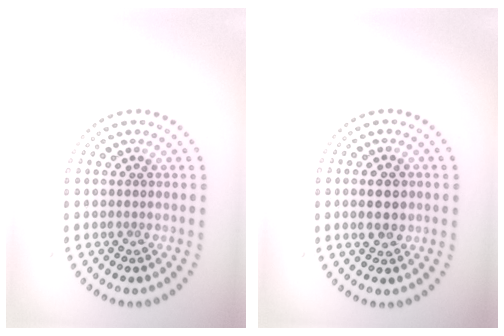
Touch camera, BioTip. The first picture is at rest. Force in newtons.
{"total": 3.1, "press": 3.0, "slide": 0.2}